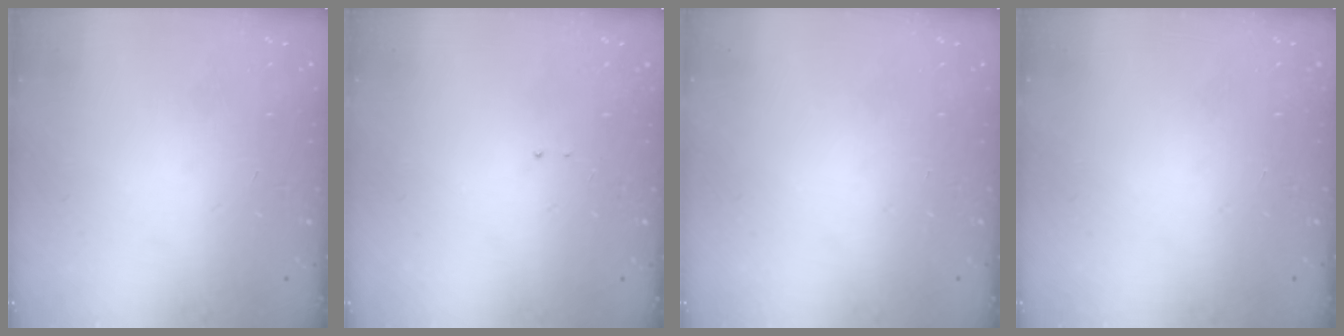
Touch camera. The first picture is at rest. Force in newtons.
{"total": 0.7, "press": 0.7, "slide": 0.1}
{"total": 0.0}
{"total": 0.0}